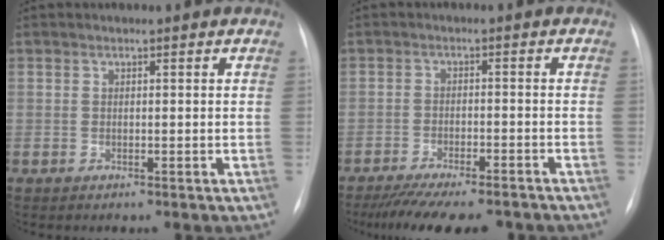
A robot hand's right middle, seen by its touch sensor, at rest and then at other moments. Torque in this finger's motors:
{"motor_torque": [0.34, -0.36, 0.18, 0.06]}